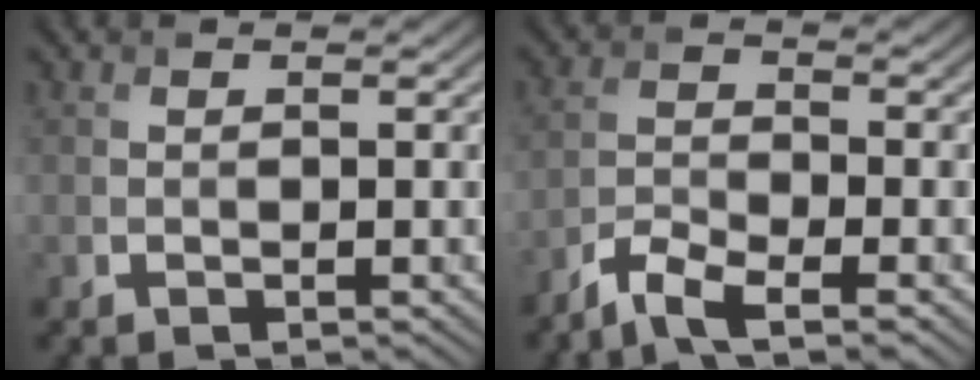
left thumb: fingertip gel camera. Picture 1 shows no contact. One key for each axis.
{"total": 4.3, "fx": -3.4, "fy": 0.8, "fz": 2.6, "tx": -0.061, "ty": -0.004, "tz": -0.079}